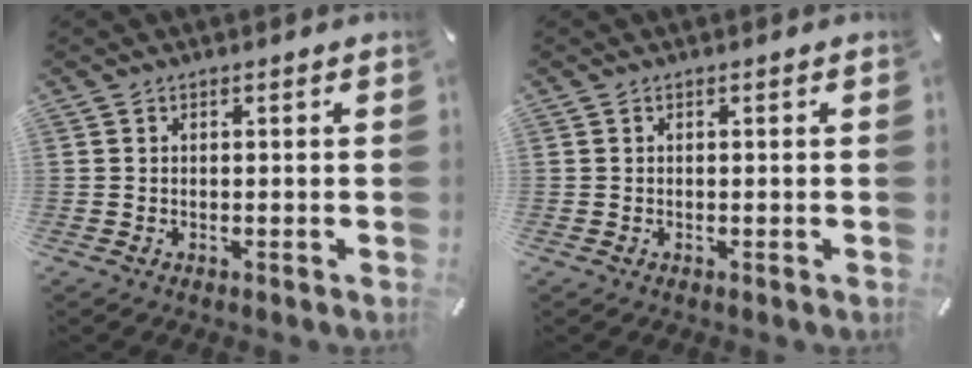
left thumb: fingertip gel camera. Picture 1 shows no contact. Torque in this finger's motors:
{"motor_torque": [0.00, 0.00, -0.01, 0.01, 0.00]}